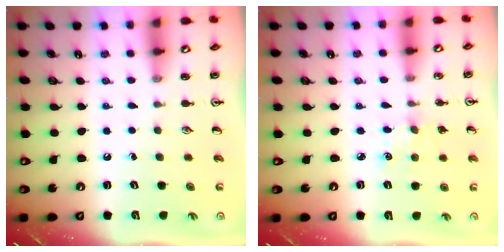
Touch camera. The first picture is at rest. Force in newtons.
{"total": 4.2, "press": 4.1, "slide": 0.6}